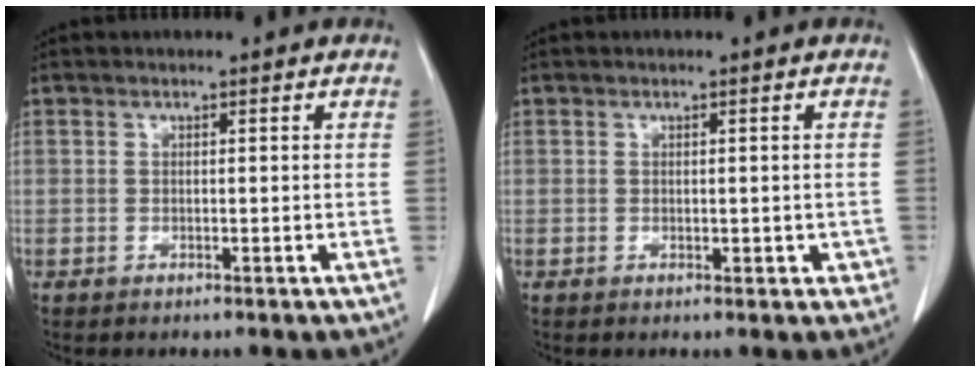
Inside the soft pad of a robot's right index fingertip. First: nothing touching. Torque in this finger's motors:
{"motor_torque": [-0.14, 0.17, -0.04, 0.00]}